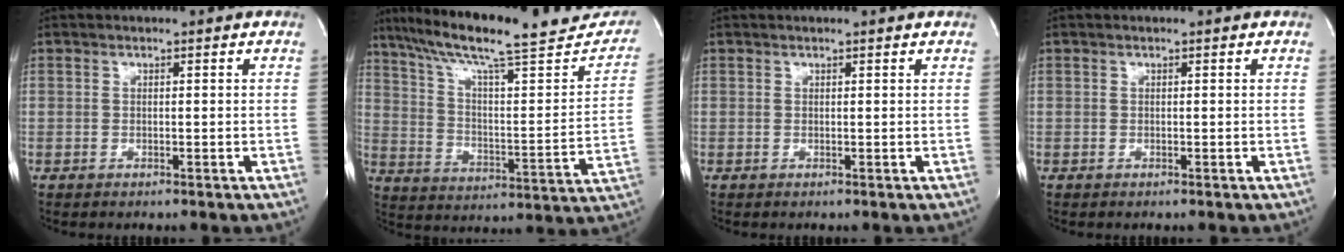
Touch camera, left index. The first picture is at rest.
{"total": 26.6, "force": [21.7, 4.5, 14.8], "torque": [-0.235, -0.006, 0.298]}
{"total": 0.0}
{"total": 0.0}